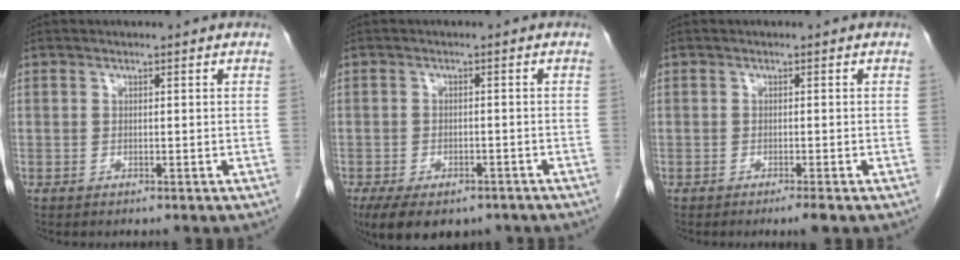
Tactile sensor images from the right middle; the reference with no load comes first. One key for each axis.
{"total": 10.5, "fx": -7.5, "fy": 5.0, "fz": 5.5, "tx": -0.087, "ty": -0.004, "tz": -0.108}
{"total": 1.6, "fx": -1.1, "fy": -0.3, "fz": 1.2, "tx": -0.022, "ty": -0.006, "tz": -0.016}